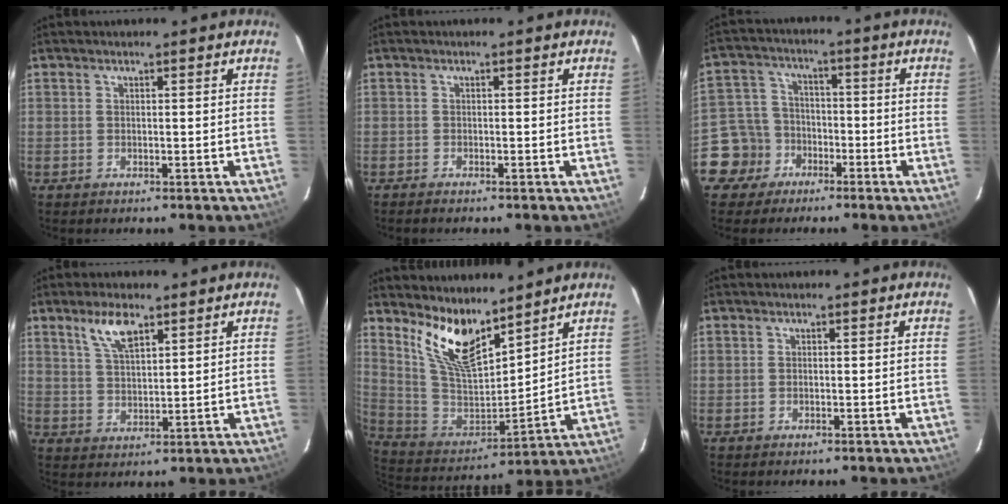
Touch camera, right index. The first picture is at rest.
{"total": 1.3, "force": [-1.2, 0.3, 0.4], "torque": [-0.015, -0.004, -0.021]}
{"total": 8.4, "force": [-4.6, 6.9, 0.5], "torque": [-0.033, 0.033, -0.084]}
{"total": 6.5, "force": [4.1, 2.5, 4.5], "torque": [-0.084, 0.006, 0.082]}
{"total": 14.5, "force": [10.3, 5.1, 8.8], "torque": [-0.175, -0.011, 0.210]}
{"total": 0.0}